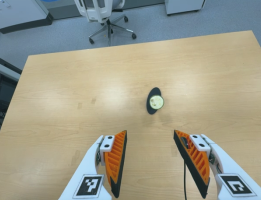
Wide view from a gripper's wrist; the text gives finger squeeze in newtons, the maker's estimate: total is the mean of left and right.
{"total": 0.0}